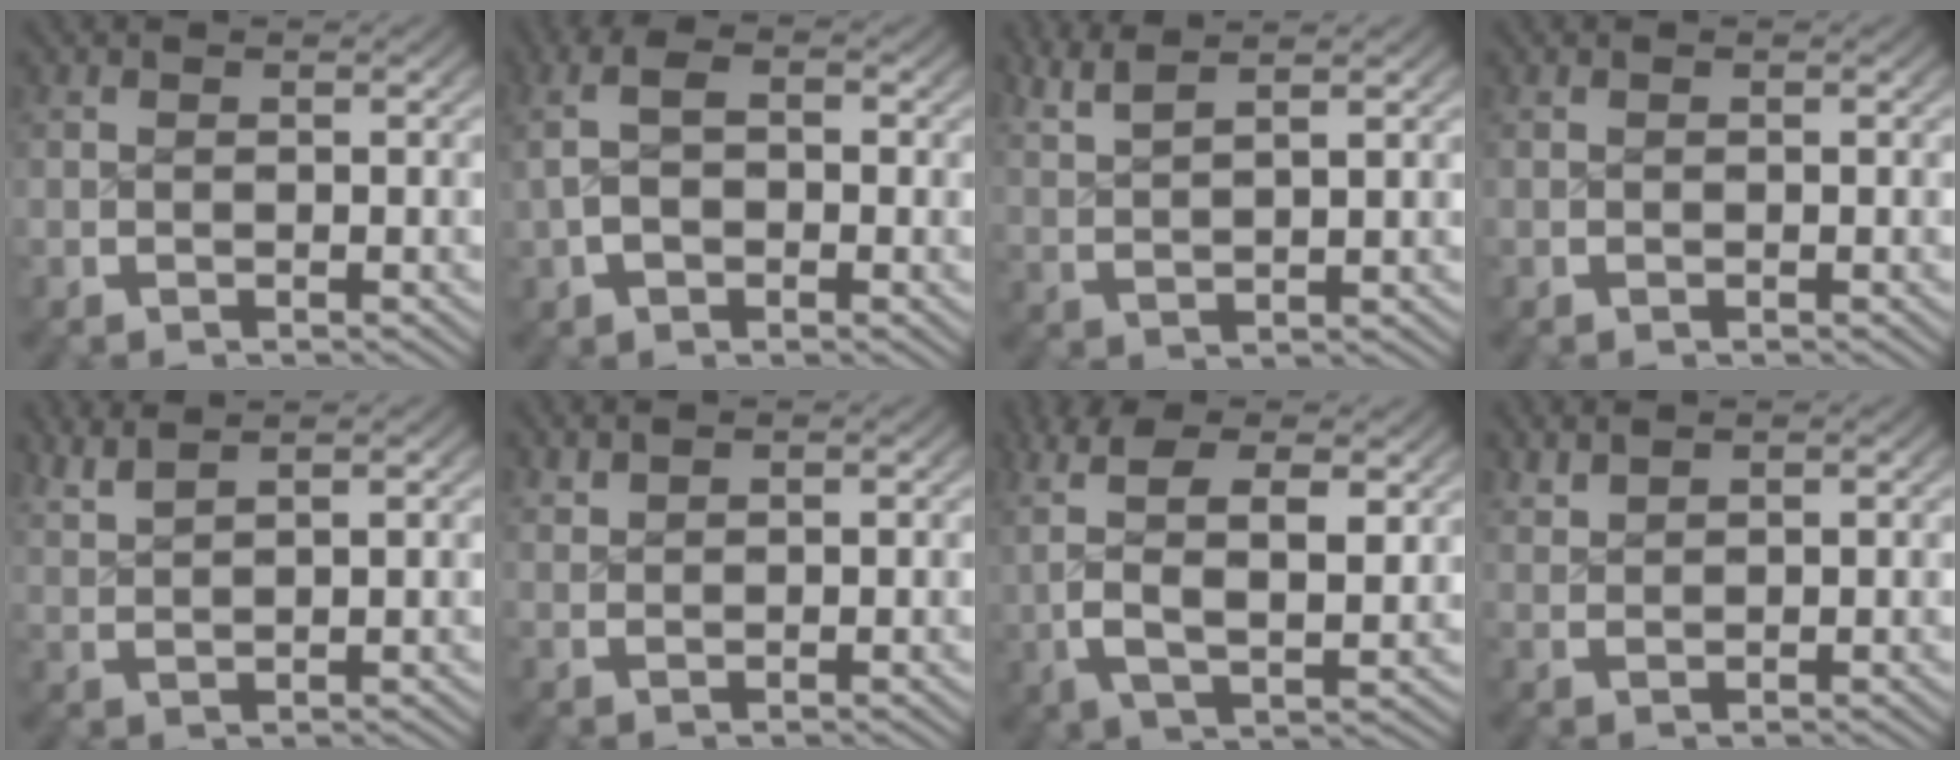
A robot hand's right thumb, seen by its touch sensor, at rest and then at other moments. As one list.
[{"total": 4.8, "force": [0.4, 2.7, 3.9], "torque": [-0.076, 0.003, 0.005]}, {"total": 4.1, "force": [3.4, 0.8, 2.3], "torque": [-0.046, 0.007, 0.069]}, {"total": 0.0}, {"total": 3.3, "force": [2.8, 0.5, 1.7], "torque": [-0.031, 0.007, 0.059]}, {"total": 1.4, "force": [1.3, 0.0, 0.4], "torque": [-0.003, 0.003, 0.029]}, {"total": 8.1, "force": [2.3, 3.9, 6.7], "torque": [-0.136, 0.001, 0.041]}, {"total": 1.9, "force": [1.8, 0.1, 0.6], "torque": [-0.007, 0.005, 0.040]}]